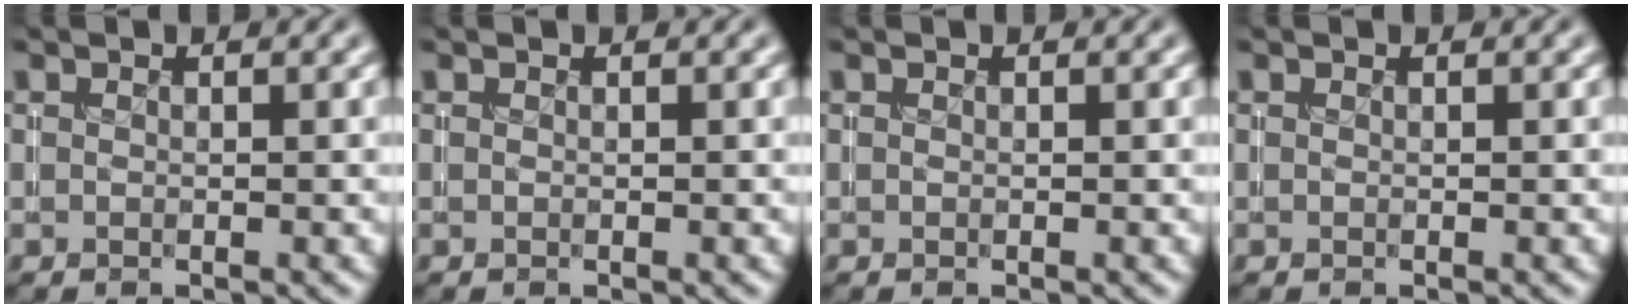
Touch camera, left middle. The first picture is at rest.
{"total": 0.0}
{"total": 0.0}
{"total": 0.0}